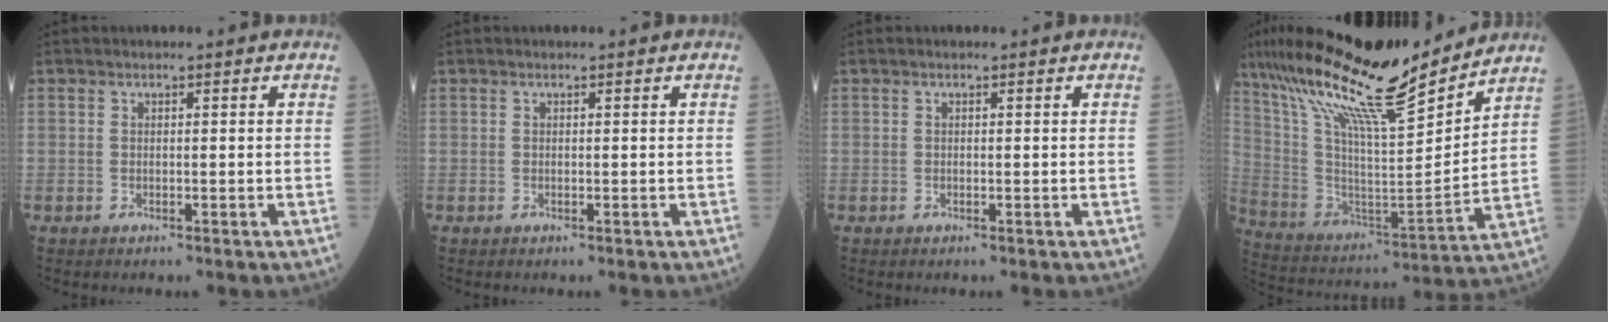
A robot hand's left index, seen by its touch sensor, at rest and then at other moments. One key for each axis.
{"total": 0.0}
{"total": 0.0}
{"total": 23.8, "fx": 19.0, "fy": 2.4, "fz": 14.1, "tx": -0.262, "ty": 0.002, "tz": 0.331}